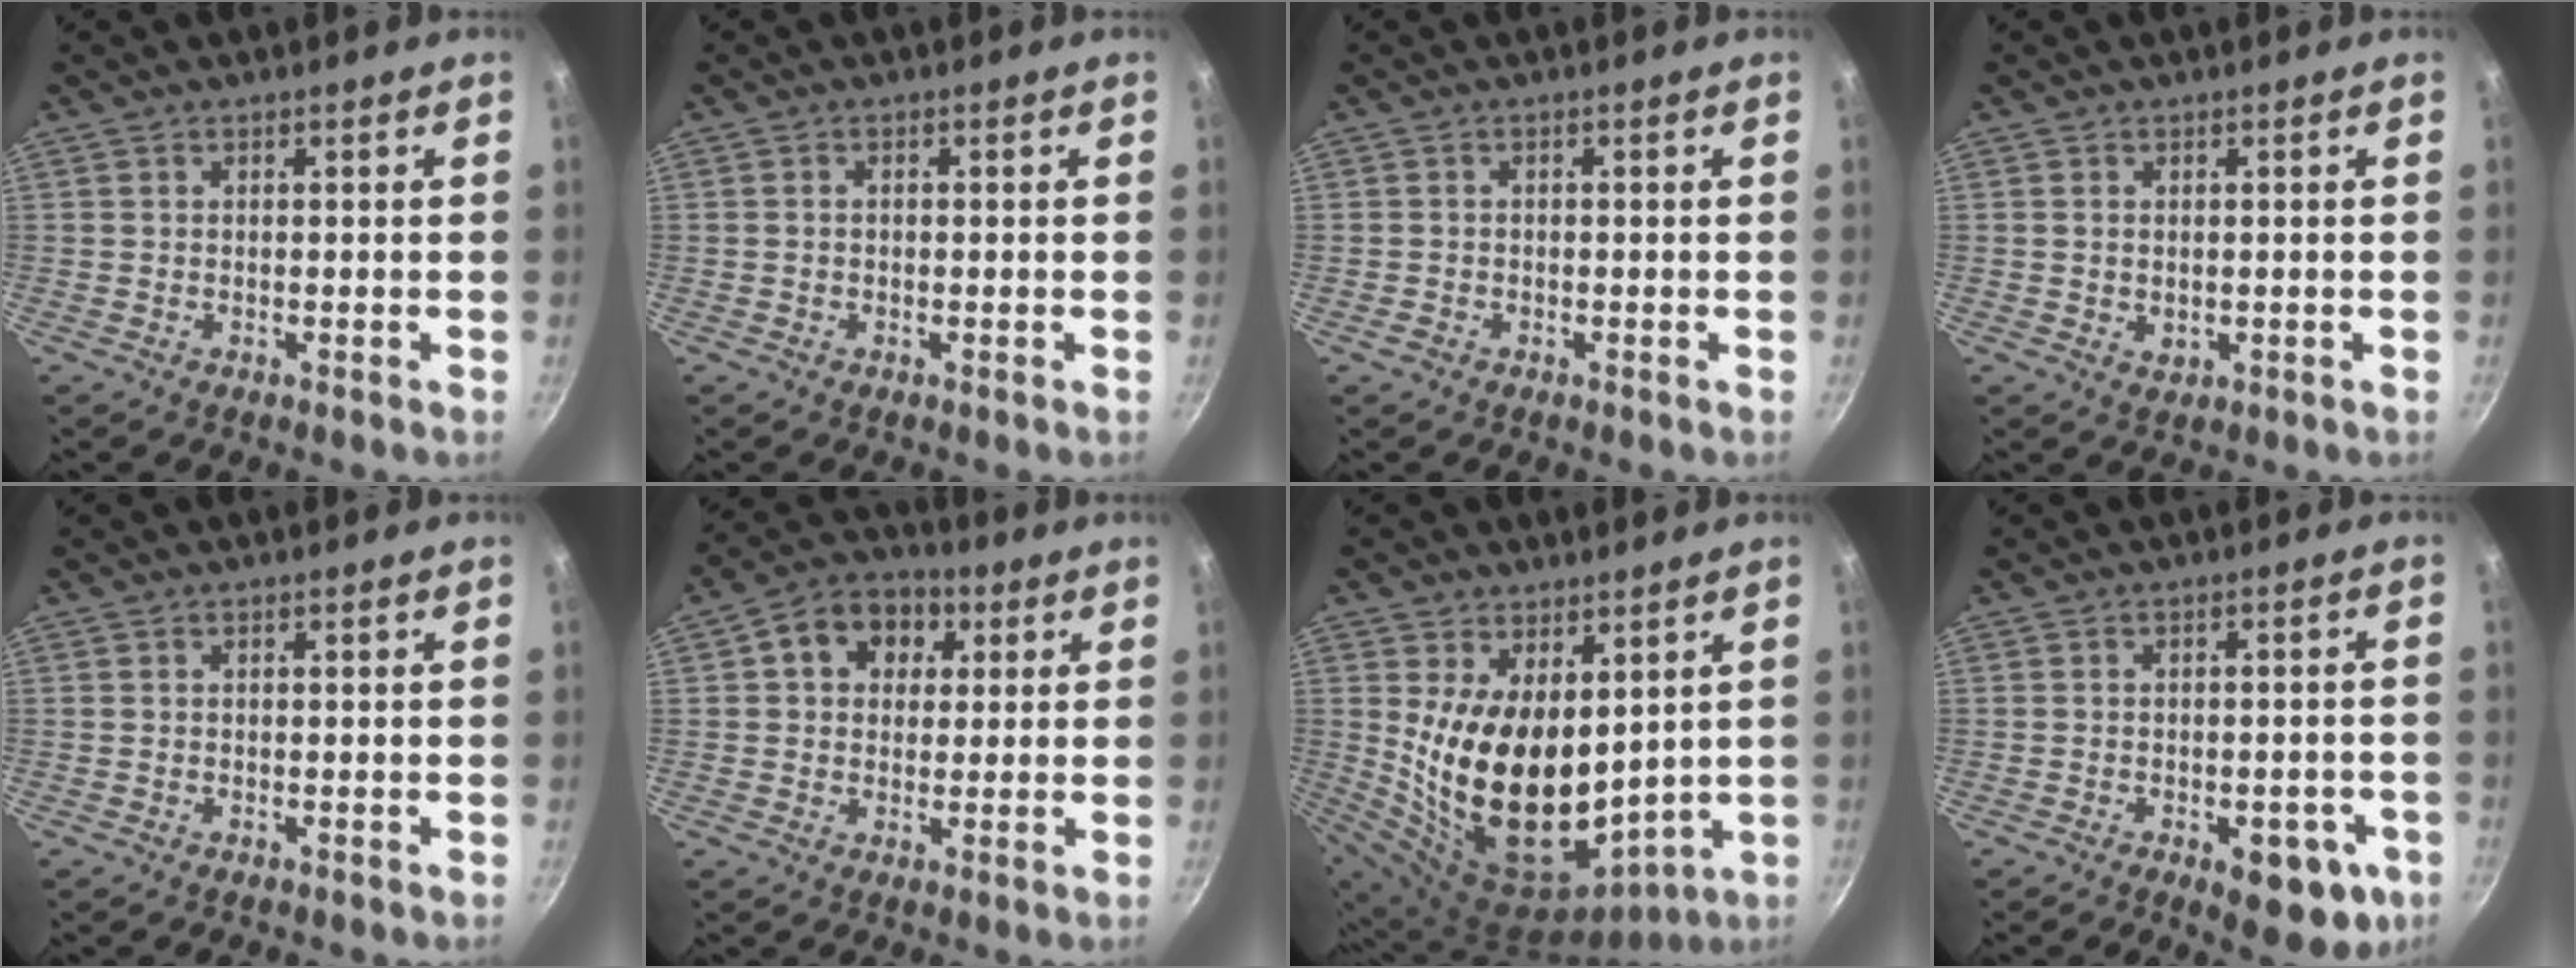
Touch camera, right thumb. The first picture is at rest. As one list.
[{"total": 0.7, "force": [-0.1, 0.6, 0.5], "torque": [-0.009, 0.005, -0.002]}, {"total": 1.1, "force": [-0.7, 0.8, 0.4], "torque": [-0.010, 0.004, -0.013]}, {"total": 1.8, "force": [0.2, 1.3, 1.2], "torque": [-0.018, -0.002, 0.005]}, {"total": 0.0}, {"total": 10.1, "force": [3.1, 8.0, 5.4], "torque": [-0.056, 0.013, 0.031]}, {"total": 20.4, "force": [3.6, 12.0, 16.1], "torque": [-0.265, -0.047, 0.091]}, {"total": 10.9, "force": [-4.2, 5.3, 8.5], "torque": [-0.066, 0.012, -0.047]}]